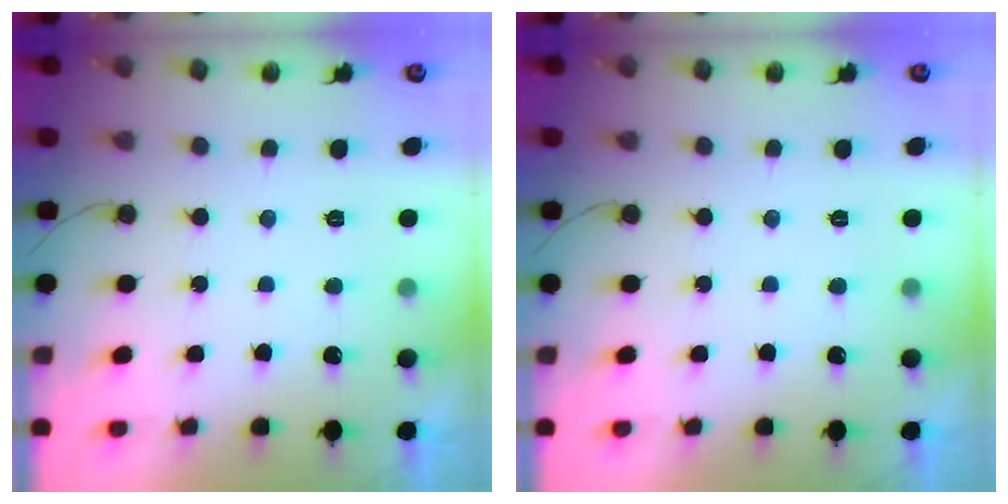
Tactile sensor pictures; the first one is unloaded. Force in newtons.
{"total": 0.0}